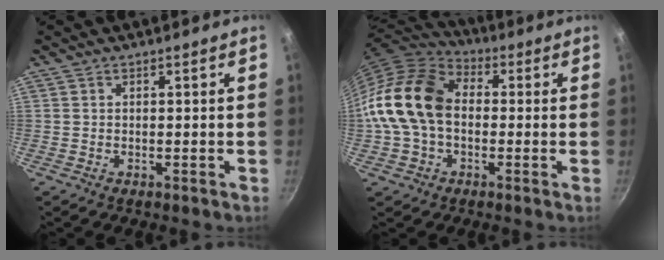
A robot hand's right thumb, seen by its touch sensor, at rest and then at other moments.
{"total": 16.9, "force": [-0.2, 12.0, 11.9], "torque": [-0.208, 0.037, -0.020]}